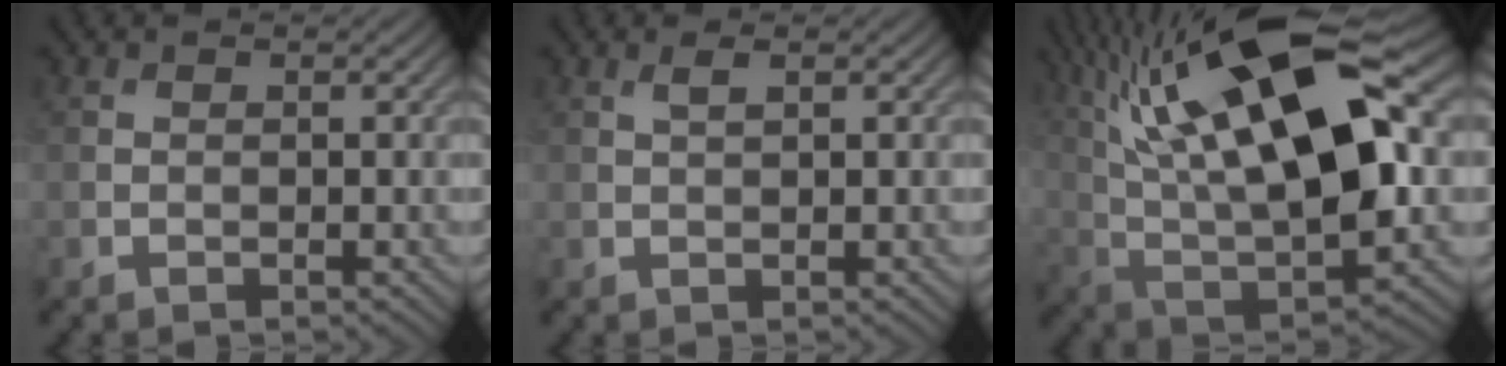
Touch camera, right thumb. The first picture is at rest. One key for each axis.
{"total": 1.2, "fx": 0.6, "fy": 0.3, "fz": 1.0, "tx": -0.022, "ty": 0.003, "tz": 0.013}
{"total": 20.3, "fx": 6.8, "fy": 7.6, "fz": 17.6, "tx": -0.343, "ty": 0.033, "tz": 0.126}